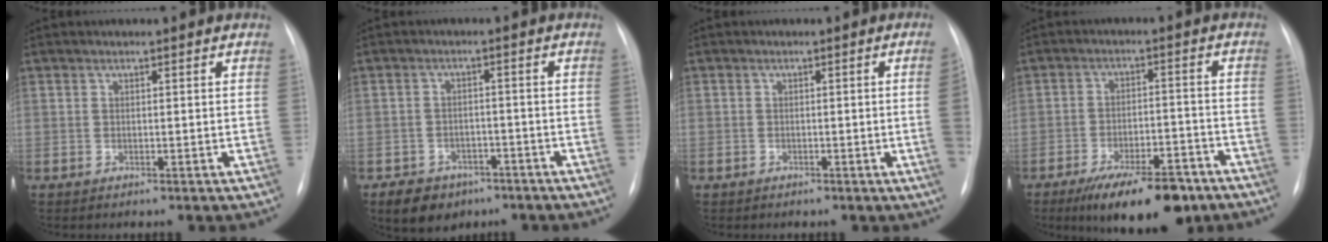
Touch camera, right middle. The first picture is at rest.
{"total": 6.7, "force": [-4.4, 4.6, 2.1], "torque": [-0.038, 0.005, -0.062]}
{"total": 2.6, "force": [-0.5, -0.6, 2.5], "torque": [-0.034, 0.002, -0.006]}
{"total": 13.2, "force": [-9.4, 4.5, 8.1], "torque": [-0.115, 0.004, -0.146]}